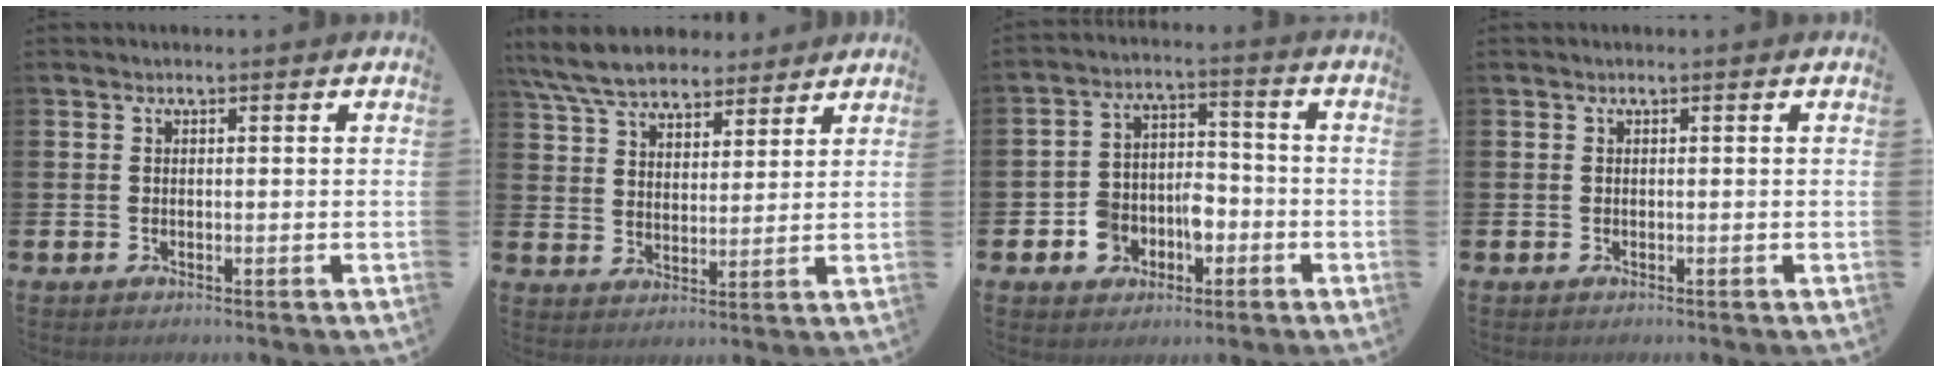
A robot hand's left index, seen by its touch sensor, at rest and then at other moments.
{"total": 7.8, "force": [7.2, 2.4, 2.0], "torque": [-0.069, -0.025, 0.134]}
{"total": 6.0, "force": [-2.6, 4.5, 2.8], "torque": [-0.061, 0.012, -0.050]}
{"total": 0.0}